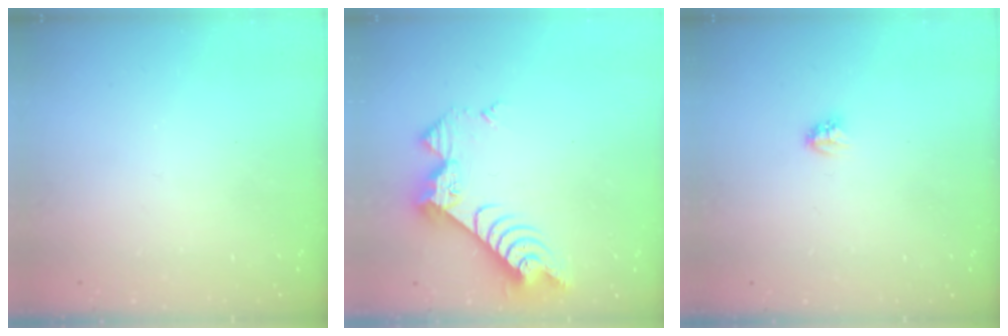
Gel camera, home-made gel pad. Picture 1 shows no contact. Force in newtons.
{"total": 10.4, "press": 10.4, "slide": 1.1}
{"total": 2.8, "press": 2.8, "slide": 0.3}